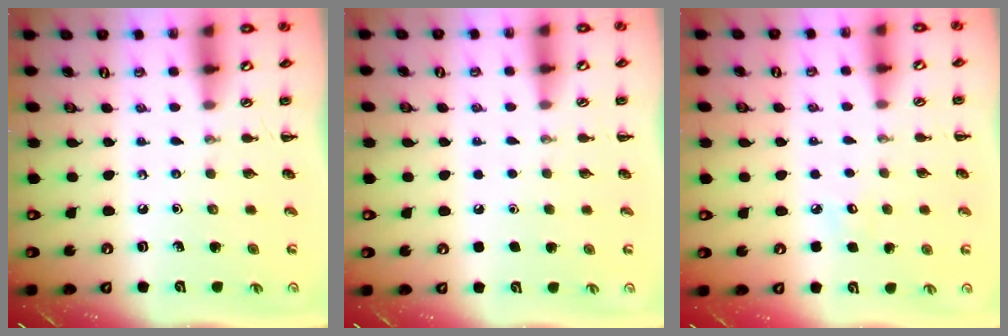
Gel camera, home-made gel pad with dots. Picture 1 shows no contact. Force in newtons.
{"total": 1.6, "press": 1.6, "slide": 0.1}
{"total": 3.9, "press": 3.8, "slide": 1.1}